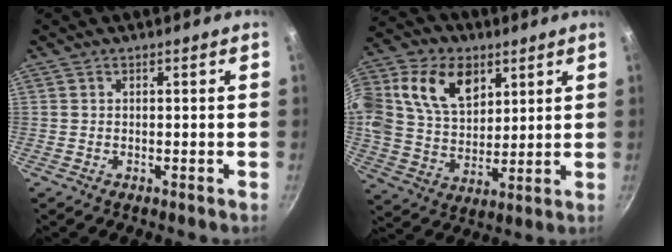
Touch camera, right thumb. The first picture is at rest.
{"total": 22.3, "force": [9.1, 15.5, 13.2], "torque": [-0.266, 0.013, 0.163]}